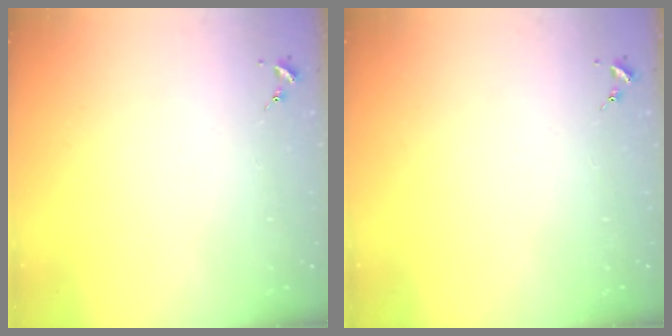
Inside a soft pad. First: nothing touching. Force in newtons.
{"total": 0.0}